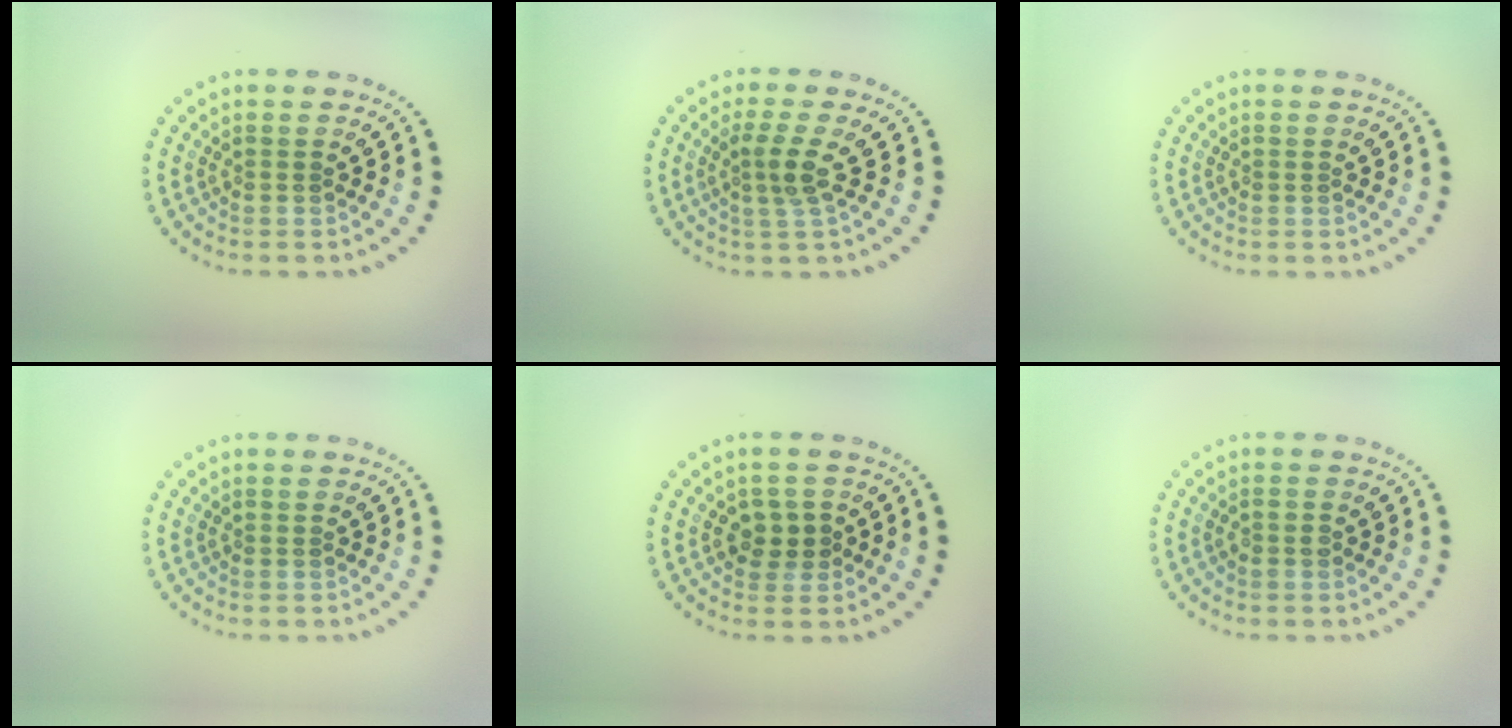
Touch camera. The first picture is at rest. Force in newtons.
{"total": 2.5, "press": 1.9, "slide": 1.5}
{"total": 0.0}
{"total": 0.0}
{"total": 2.2, "press": 2.1, "slide": 0.6}
{"total": 0.9, "press": 0.8, "slide": 0.4}